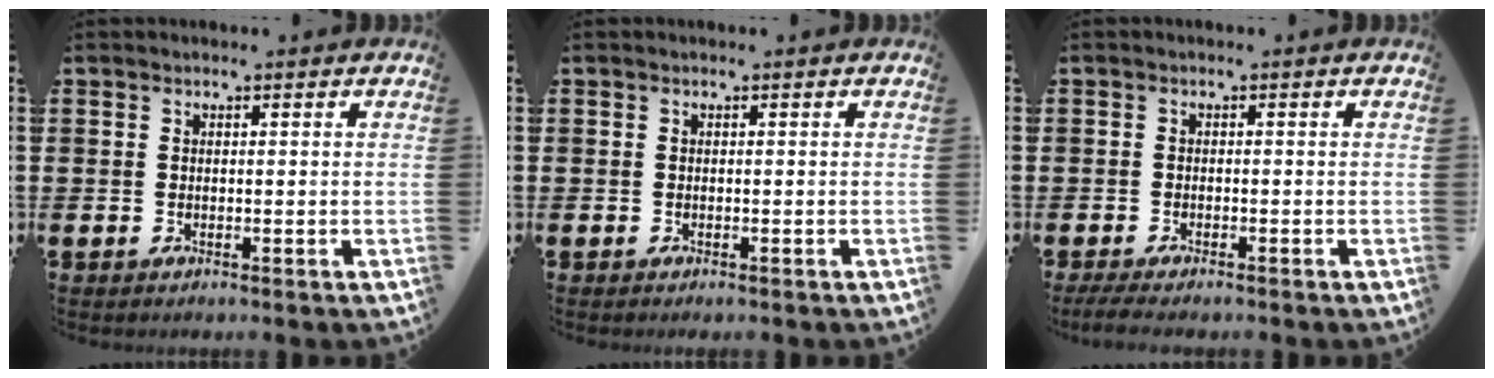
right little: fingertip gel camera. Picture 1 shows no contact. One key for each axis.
{"total": 0.0}
{"total": 1.3, "fx": -1.0, "fy": 0.2, "fz": 0.9, "tx": -0.016, "ty": 0.001, "tz": -0.019}